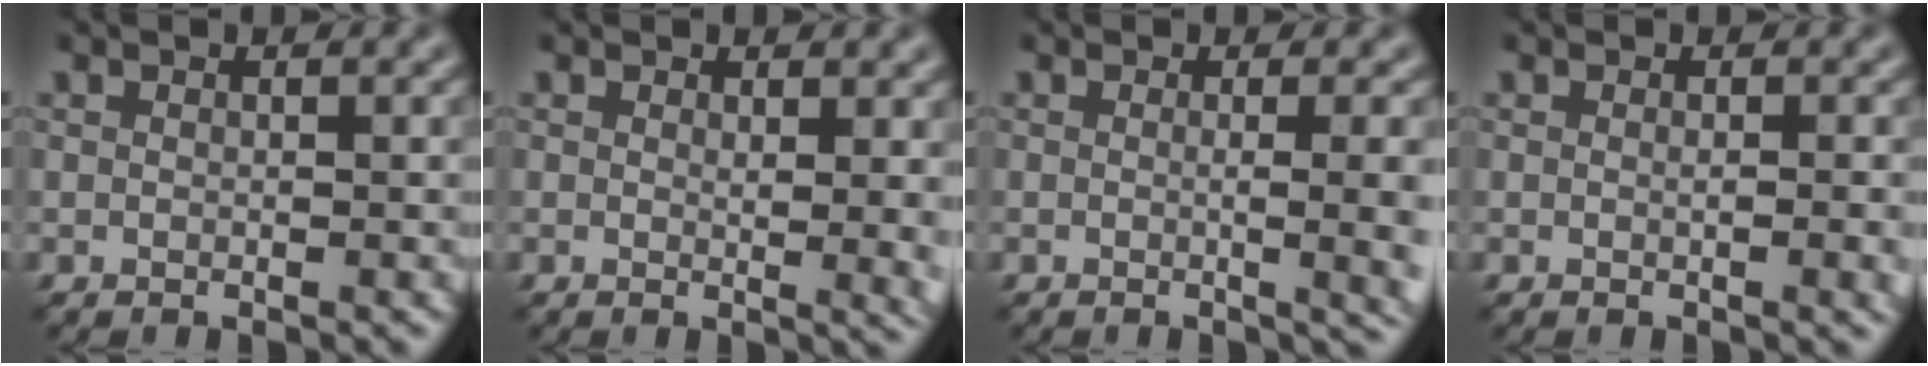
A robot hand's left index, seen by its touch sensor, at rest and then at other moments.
{"total": 2.4, "force": [0.7, 0.7, 2.2], "torque": [-0.023, -0.007, 0.013]}
{"total": 6.7, "force": [-0.1, 3.0, 6.0], "torque": [-0.028, 0.004, -0.003]}
{"total": 2.0, "force": [-0.1, 0.5, 1.9], "torque": [-0.020, 0.001, -0.005]}